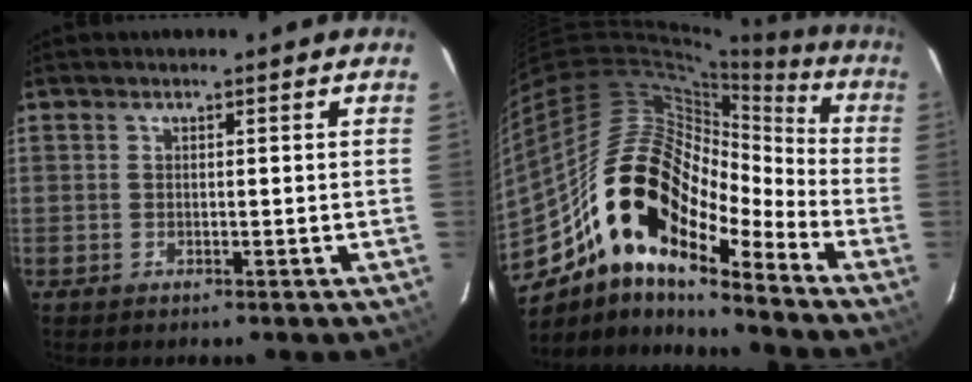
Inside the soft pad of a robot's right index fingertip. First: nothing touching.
{"total": 22.0, "force": [-13.2, 9.9, 14.6], "torque": [-0.254, -0.010, -0.258]}